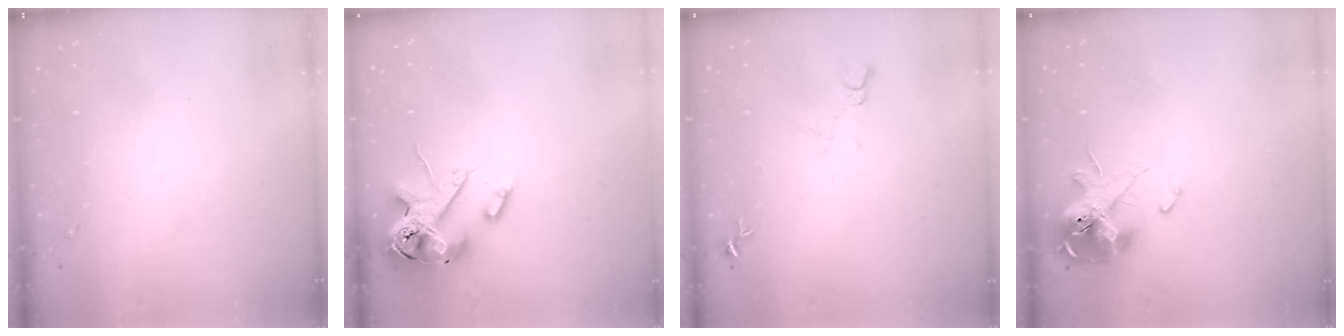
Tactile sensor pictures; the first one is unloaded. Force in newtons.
{"total": 15.9, "press": 15.7, "slide": 2.7}
{"total": 5.6, "press": 5.5, "slide": 0.6}
{"total": 13.9, "press": 13.8, "slide": 1.9}